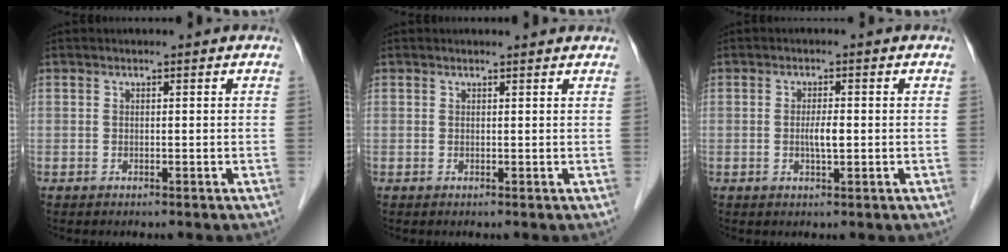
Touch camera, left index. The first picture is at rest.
{"total": 2.2, "force": [2.2, 0.3, 0.3], "torque": [-0.013, 0.007, 0.020]}
{"total": 2.5, "force": [-0.2, 0.3, 2.4], "torque": [-0.049, -0.001, -0.003]}